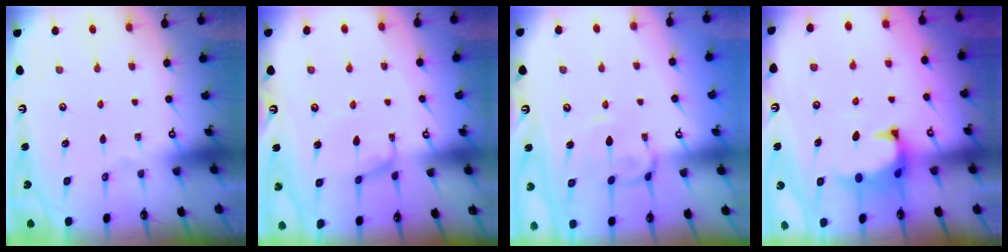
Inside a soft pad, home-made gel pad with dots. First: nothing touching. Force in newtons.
{"total": 0.0}
{"total": 1.5, "press": 1.3, "slide": 0.7}
{"total": 1.0, "press": 0.1, "slide": 1.0}